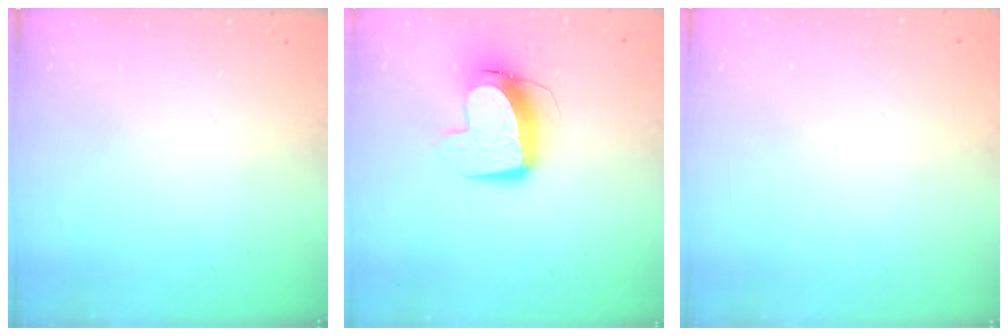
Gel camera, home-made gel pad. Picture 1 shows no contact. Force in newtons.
{"total": 11.1, "press": 11.0, "slide": 1.3}
{"total": 0.0}